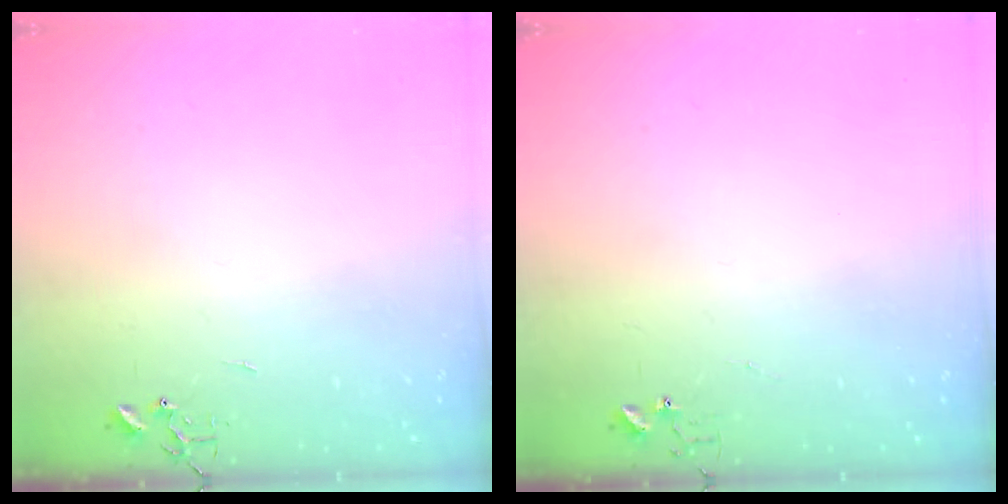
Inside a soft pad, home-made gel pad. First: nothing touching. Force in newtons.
{"total": 3.4, "press": 3.4, "slide": 0.3}